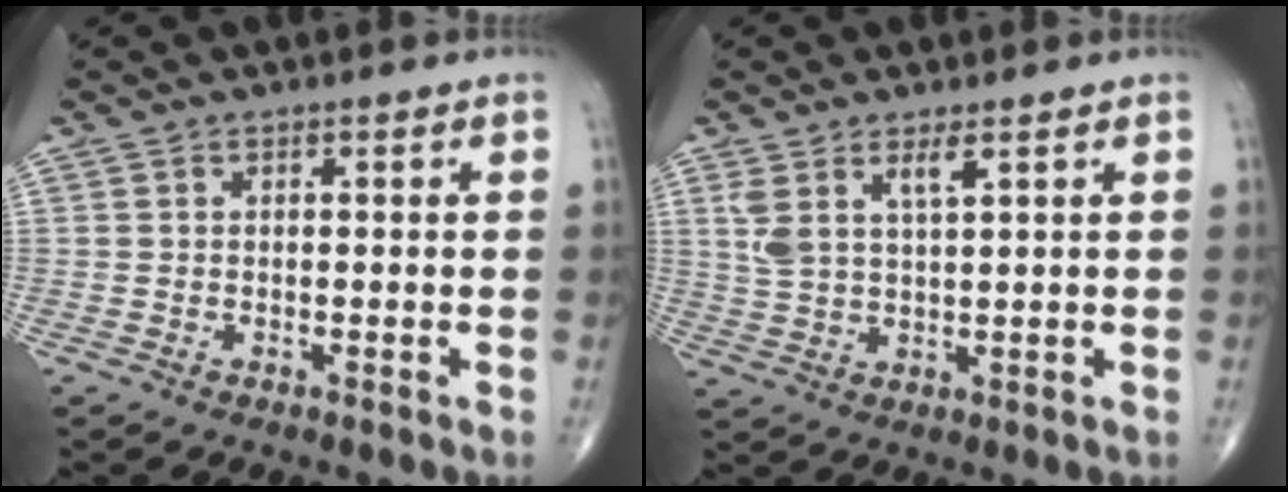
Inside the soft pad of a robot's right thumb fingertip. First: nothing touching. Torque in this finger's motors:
{"motor_torque": [-0.29, 0.51, 0.59, 0.42, 0.05]}